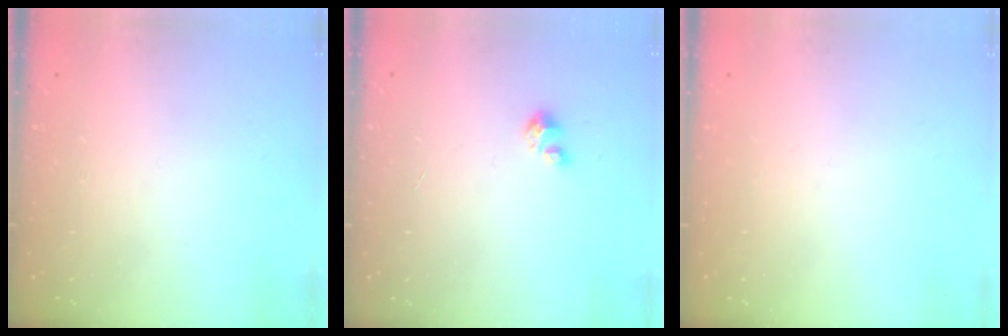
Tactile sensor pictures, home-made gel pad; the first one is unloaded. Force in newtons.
{"total": 1.8, "press": 1.8, "slide": 0.1}
{"total": 0.0}